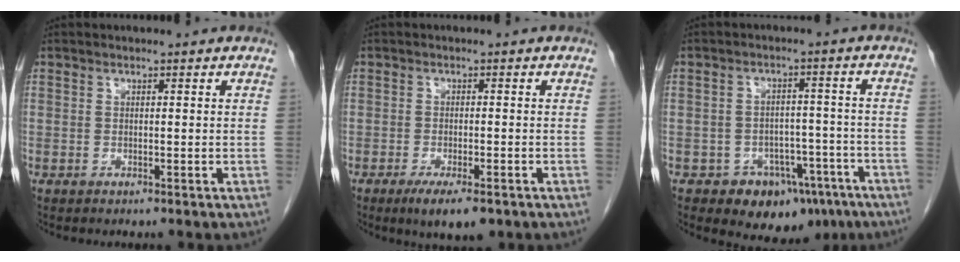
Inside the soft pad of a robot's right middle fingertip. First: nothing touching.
{"total": 5.8, "force": [-3.7, 1.4, 4.3], "torque": [-0.066, -0.012, -0.053]}
{"total": 9.4, "force": [-6.1, 6.3, 3.5], "torque": [-0.022, 0.031, -0.079]}